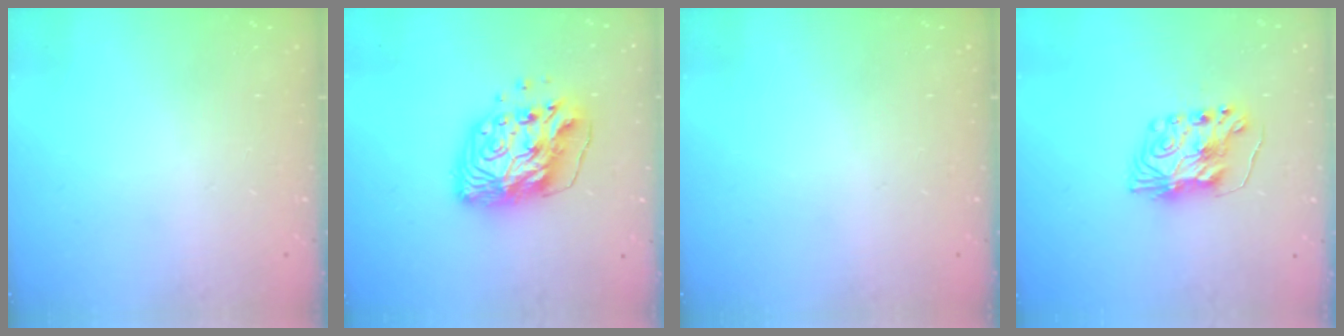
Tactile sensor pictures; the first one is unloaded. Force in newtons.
{"total": 14.8, "press": 14.7, "slide": 1.7}
{"total": 0.0}
{"total": 8.2, "press": 8.2, "slide": 0.6}